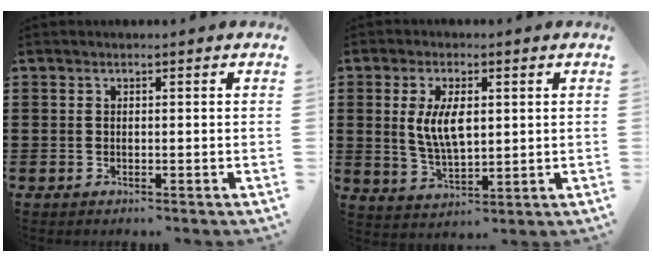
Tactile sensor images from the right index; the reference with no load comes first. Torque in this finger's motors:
{"motor_torque": [0.36, -0.01, 0.38, 0.17]}